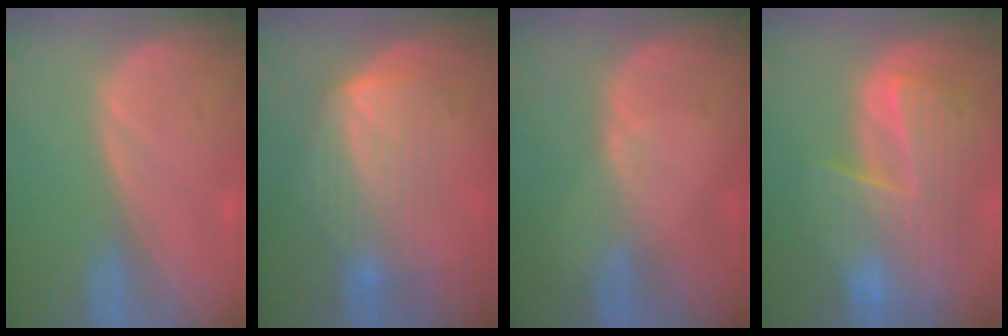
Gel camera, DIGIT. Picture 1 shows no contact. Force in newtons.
{"total": 6.5, "press": 6.5, "slide": 0.7}
{"total": 1.4, "press": 0.9, "slide": 1.1}
{"total": 10.2, "press": 8.9, "slide": 5.0}